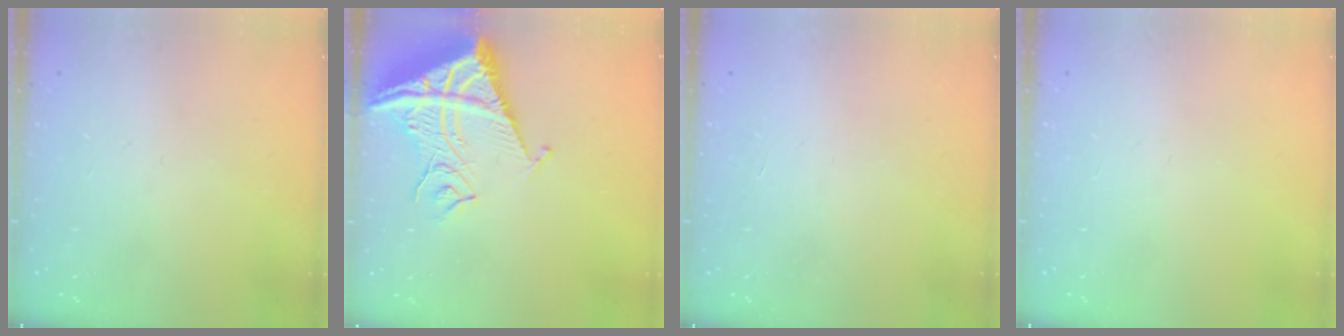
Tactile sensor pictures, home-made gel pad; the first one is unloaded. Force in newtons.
{"total": 16.6, "press": 16.4, "slide": 2.0}
{"total": 1.7, "press": 1.7, "slide": 0.1}
{"total": 0.0}